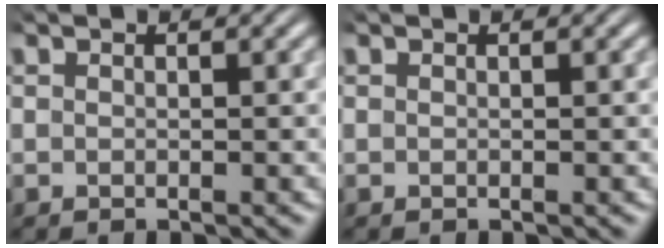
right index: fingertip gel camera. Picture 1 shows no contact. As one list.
[{"total": 0.0}]